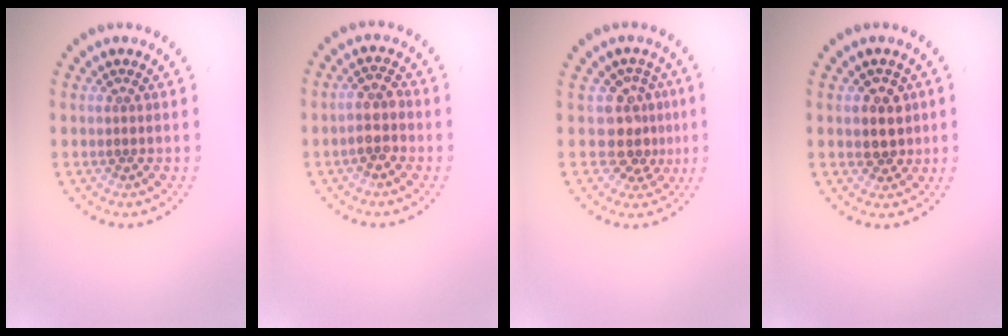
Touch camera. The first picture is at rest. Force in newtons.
{"total": 2.5, "press": 2.2, "slide": 1.2}
{"total": 3.3, "press": 2.5, "slide": 2.2}
{"total": 2.6, "press": 2.4, "slide": 1.0}